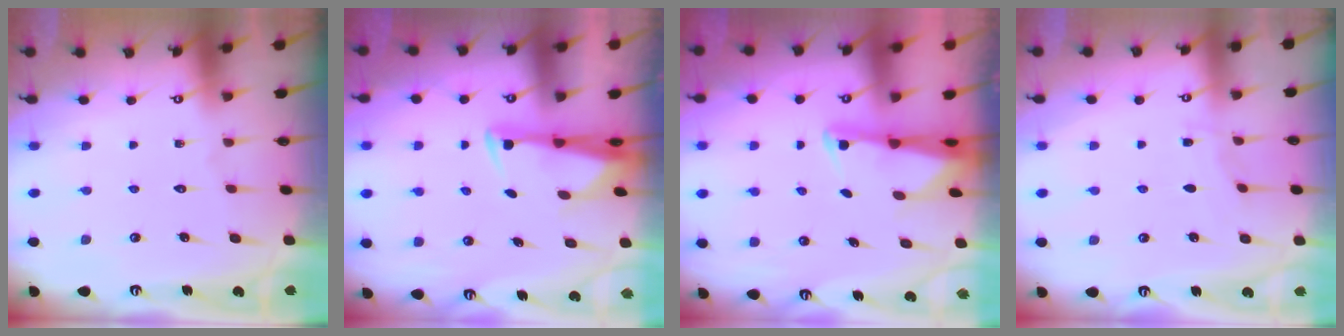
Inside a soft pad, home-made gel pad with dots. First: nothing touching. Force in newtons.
{"total": 2.9, "press": 2.7, "slide": 0.9}
{"total": 2.5, "press": 2.4, "slide": 0.5}
{"total": 2.3, "press": 2.3, "slide": 0.3}